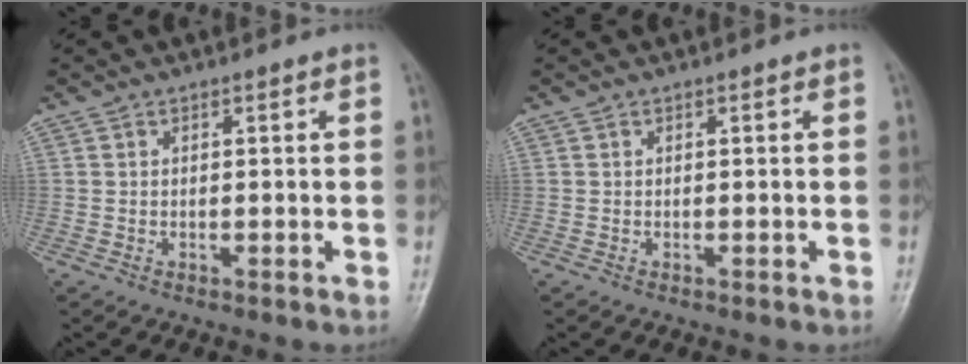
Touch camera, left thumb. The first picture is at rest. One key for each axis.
{"total": 0.0}